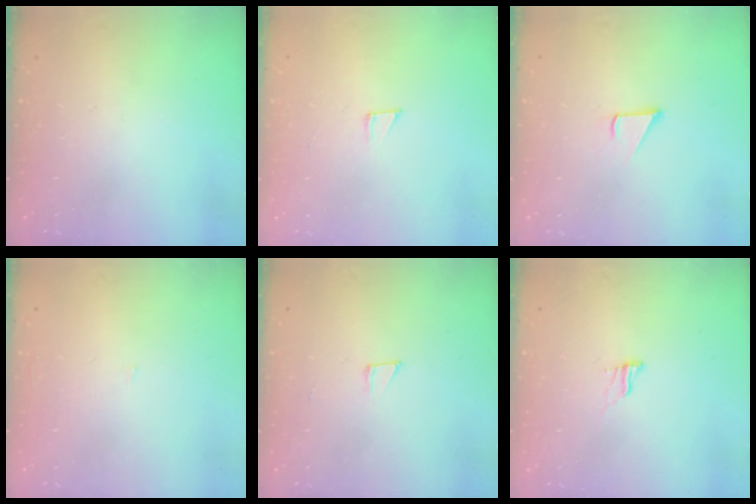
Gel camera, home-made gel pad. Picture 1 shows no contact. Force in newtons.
{"total": 2.3, "press": 2.3, "slide": 0.2}
{"total": 1.9, "press": 1.9, "slide": 0.1}
{"total": 0.9, "press": 0.9, "slide": 0.0}
{"total": 2.6, "press": 2.6, "slide": 0.1}
{"total": 7.4, "press": 7.4, "slide": 0.8}